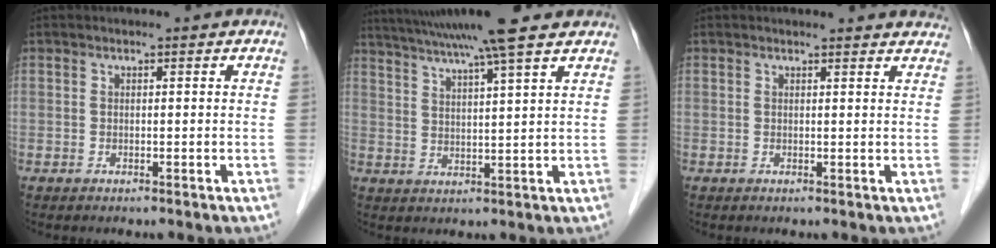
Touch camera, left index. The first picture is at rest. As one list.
[{"total": 13.5, "force": [11.2, -1.1, 7.4], "torque": [-0.133, 0.018, 0.164]}, {"total": 6.8, "force": [6.6, 0.9, 1.1], "torque": [0.003, -0.005, 0.047]}]